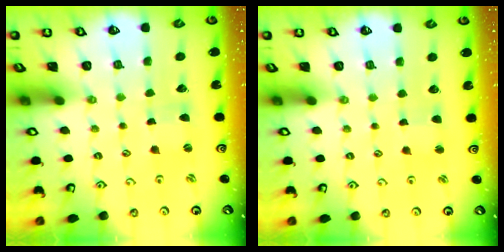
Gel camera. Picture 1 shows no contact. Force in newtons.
{"total": 1.4, "press": 1.4, "slide": 0.3}